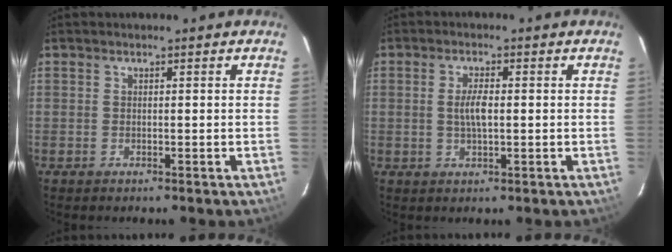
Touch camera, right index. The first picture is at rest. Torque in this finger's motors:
{"motor_torque": [-0.08, 0.01, -0.01, 0.02]}